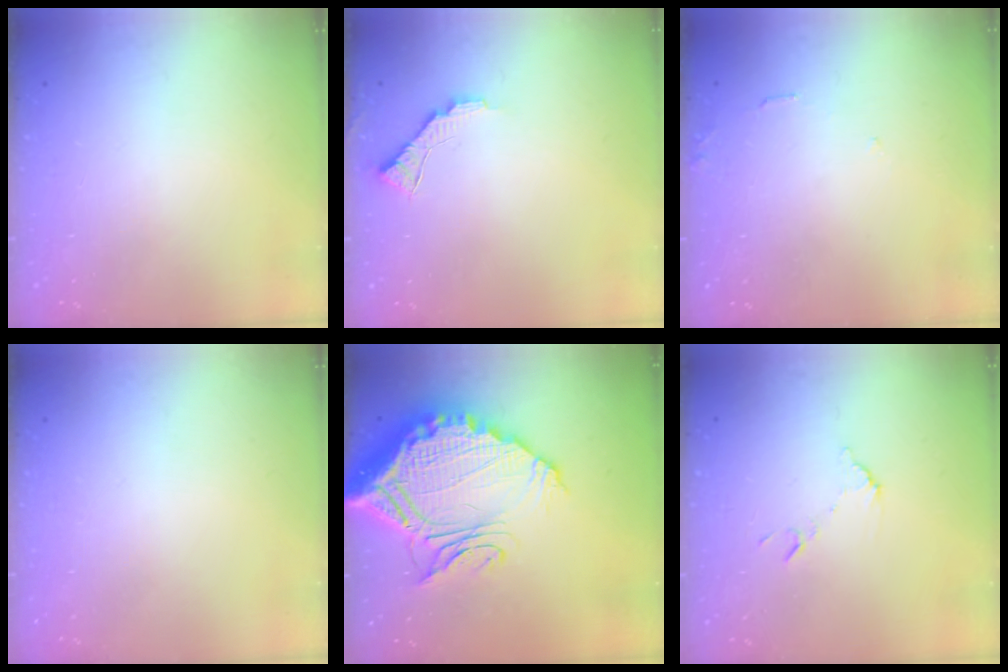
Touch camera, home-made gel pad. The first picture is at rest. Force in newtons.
{"total": 7.5, "press": 7.5, "slide": 0.7}
{"total": 6.9, "press": 6.9, "slide": 0.4}
{"total": 0.0}
{"total": 23.3, "press": 23.3, "slide": 1.9}
{"total": 6.9, "press": 6.9, "slide": 0.3}